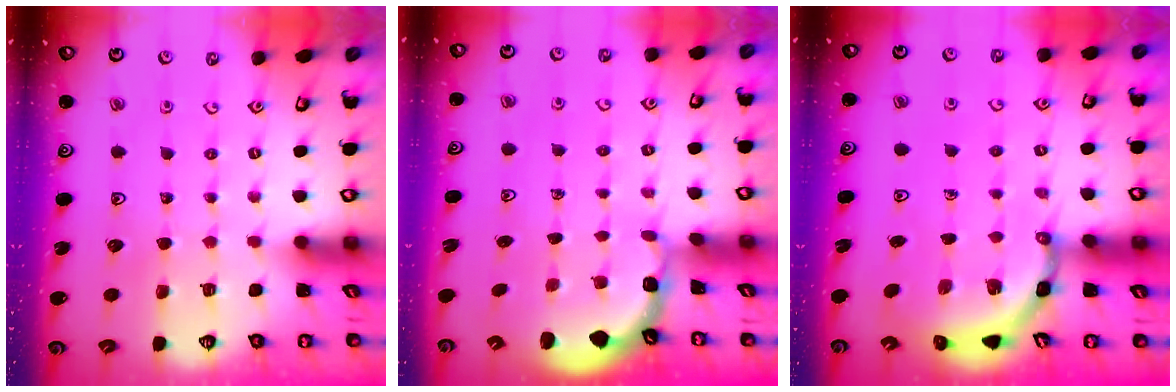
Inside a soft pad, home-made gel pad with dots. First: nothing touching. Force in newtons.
{"total": 1.7, "press": 1.6, "slide": 0.5}
{"total": 4.0, "press": 3.8, "slide": 1.3}